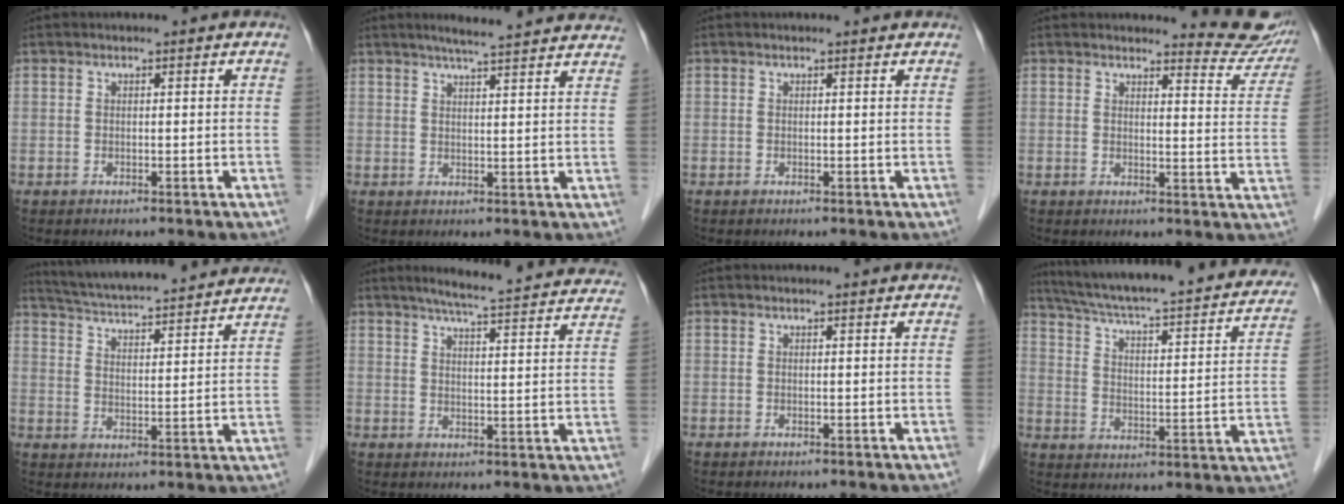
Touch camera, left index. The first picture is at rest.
{"total": 14.5, "force": [13.2, 0.7, 6.1], "torque": [-0.085, 0.011, 0.156]}
{"total": 2.0, "force": [1.8, 0.6, 0.5], "torque": [-0.011, 0.016, 0.014]}
{"total": 8.1, "force": [8.1, 1.0, 0.3], "torque": [0.013, -0.052, 0.071]}
{"total": 24.7, "force": [22.8, 2.3, 9.3], "torque": [-0.154, -0.002, 0.306]}
{"total": 22.1, "force": [20.2, 1.8, 8.7], "torque": [-0.119, -0.026, 0.238]}
{"total": 1.8, "force": [1.7, 0.6, 0.4], "torque": [-0.012, 0.016, 0.013]}
{"total": 29.9, "force": [25.5, 4.5, 14.9], "torque": [-0.233, -0.031, 0.324]}